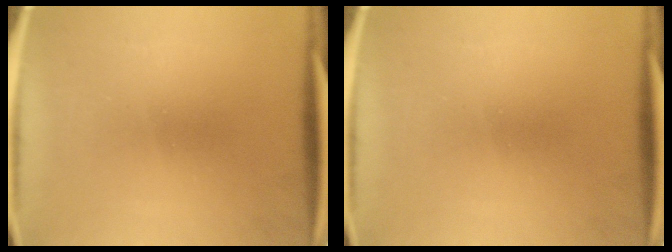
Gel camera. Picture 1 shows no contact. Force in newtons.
{"total": 0.0}